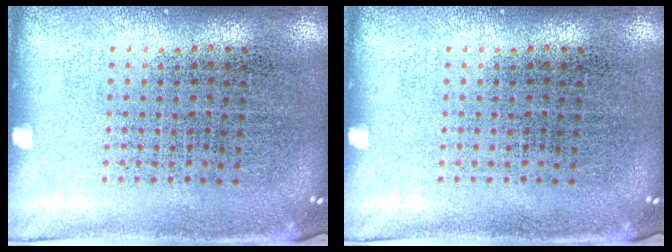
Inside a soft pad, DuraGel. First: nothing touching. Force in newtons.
{"total": 0.0}